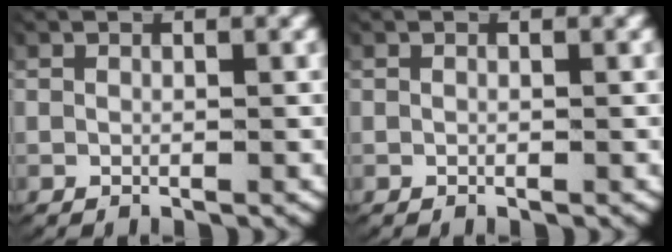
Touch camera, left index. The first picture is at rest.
{"total": 0.0}